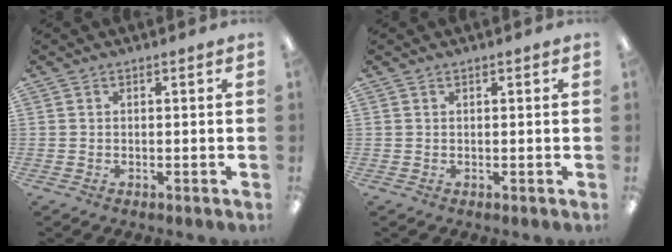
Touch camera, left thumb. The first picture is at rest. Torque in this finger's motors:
{"motor_torque": [-0.24, -0.02, -0.18, 0.02, 0.01]}